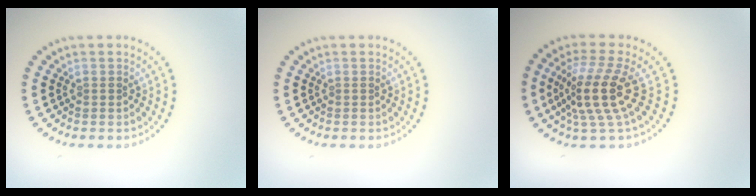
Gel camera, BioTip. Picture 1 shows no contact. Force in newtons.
{"total": 0.0}
{"total": 4.7, "press": 3.5, "slide": 3.2}